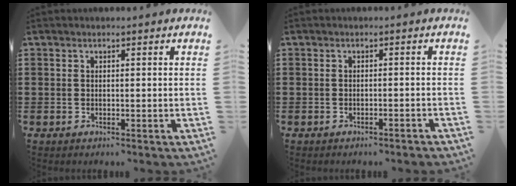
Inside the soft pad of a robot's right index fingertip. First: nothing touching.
{"total": 1.1, "force": [-1.0, -0.1, 0.4], "torque": [-0.008, 0.001, -0.020]}